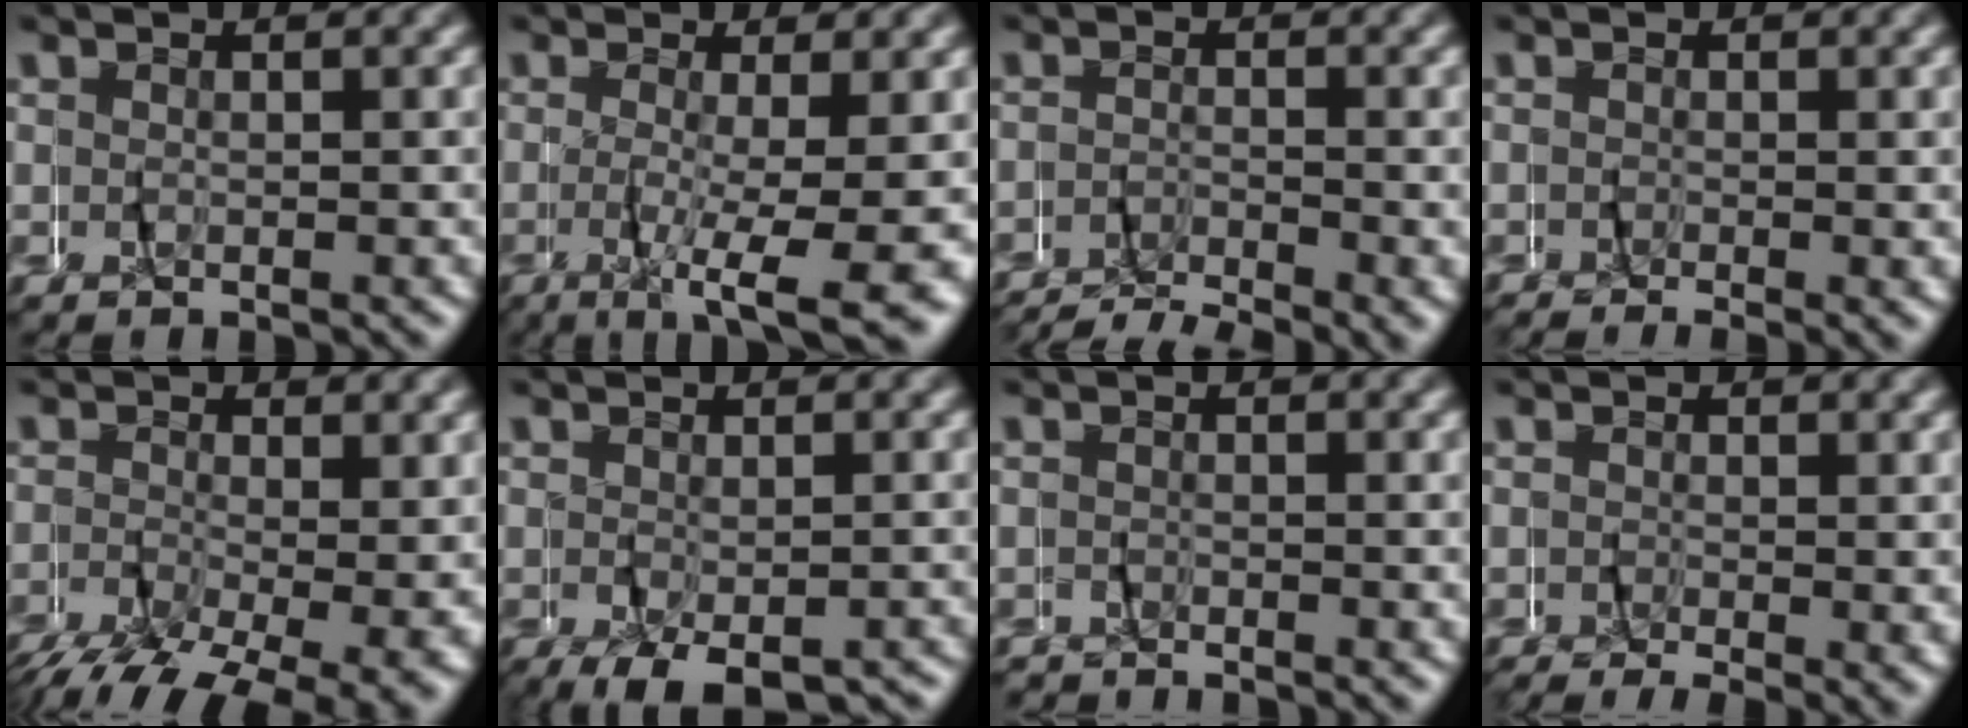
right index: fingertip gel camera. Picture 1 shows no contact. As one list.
[{"total": 6.4, "force": [-4.3, -0.4, 4.8], "torque": [-0.072, -0.020, -0.062]}, {"total": 5.6, "force": [-5.2, 1.5, 1.5], "torque": [-0.016, -0.018, -0.081]}, {"total": 1.5, "force": [-0.7, 0.5, 1.2], "torque": [-0.016, 0.001, -0.014]}, {"total": 6.8, "force": [-4.3, 2.7, 4.5], "torque": [-0.081, -0.040, -0.052]}, {"total": 5.4, "force": [-3.2, 2.2, 3.7], "torque": [-0.070, -0.026, -0.034]}, {"total": 1.1, "force": [0.0, 1.1, 0.3], "torque": [-0.004, 0.012, -0.014]}, {"total": 2.7, "force": [-1.4, 1.1, 2.0], "torque": [-0.025, -0.006, -0.021]}]